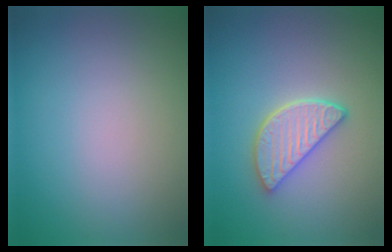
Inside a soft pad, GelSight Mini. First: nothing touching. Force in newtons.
{"total": 4.1, "press": 3.4, "slide": 2.3}